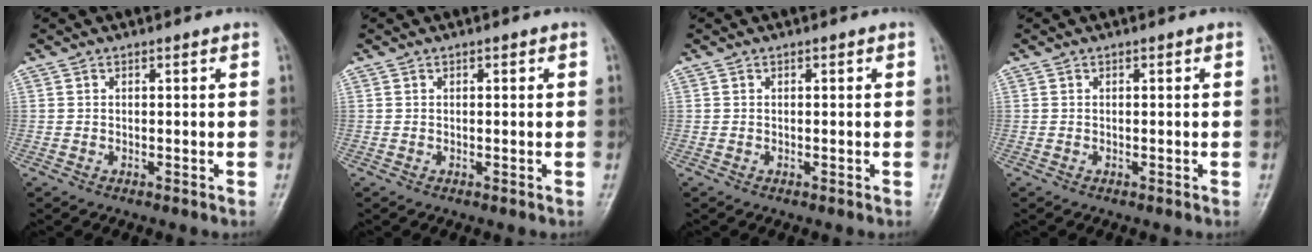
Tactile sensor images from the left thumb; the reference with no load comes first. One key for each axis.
{"total": 0.6, "fx": 0.2, "fy": 0.3, "fz": 0.5, "tx": -0.006, "ty": 0.001, "tz": 0.004}
{"total": 0.0}
{"total": 0.0}